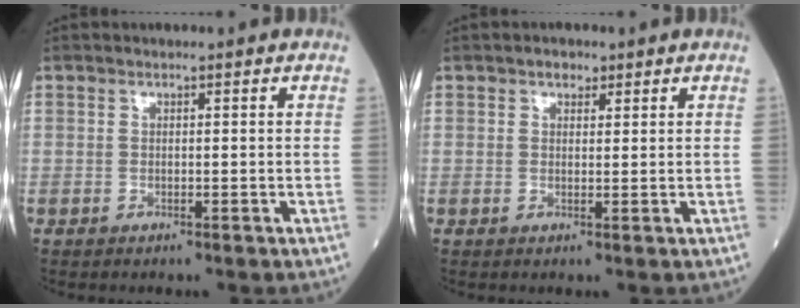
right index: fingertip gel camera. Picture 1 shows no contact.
{"total": 1.5, "force": [1.0, 1.0, 0.6], "torque": [-0.007, 0.001, 0.012]}